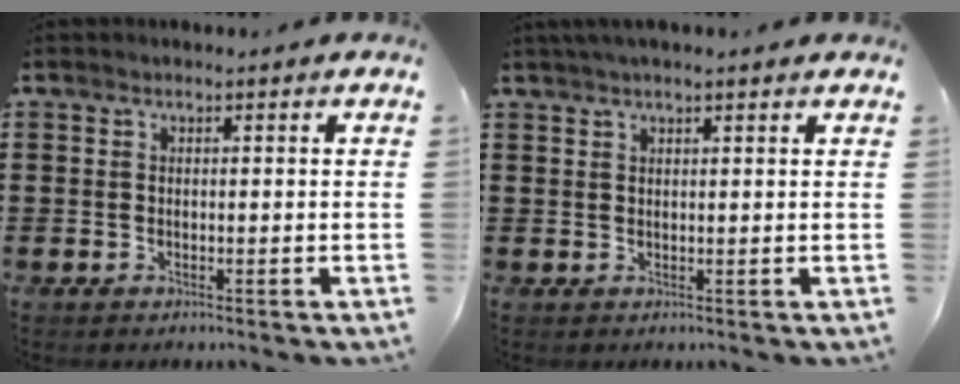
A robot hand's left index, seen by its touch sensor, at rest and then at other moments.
{"total": 1.7, "force": [1.4, 0.1, 1.1], "torque": [-0.023, 0.003, 0.025]}